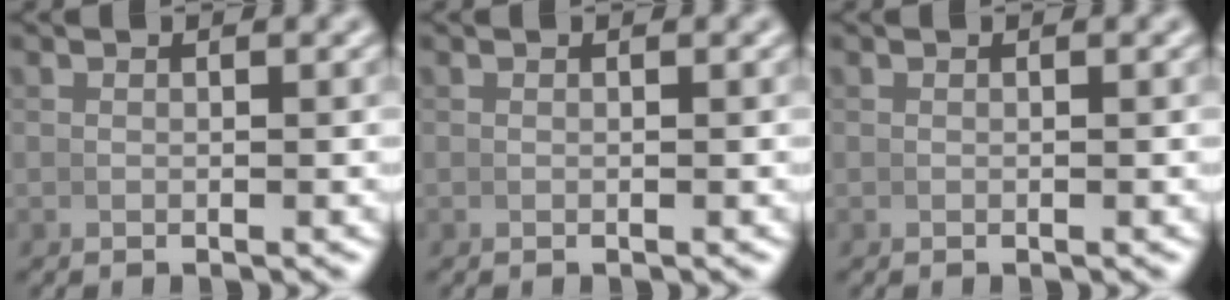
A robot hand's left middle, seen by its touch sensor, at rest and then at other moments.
{"total": 0.0}
{"total": 0.0}